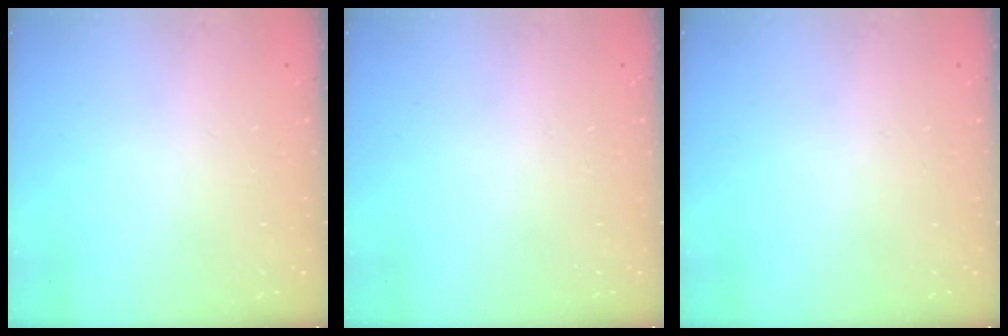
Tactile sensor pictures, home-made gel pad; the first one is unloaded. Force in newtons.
{"total": 0.0}
{"total": 0.0}